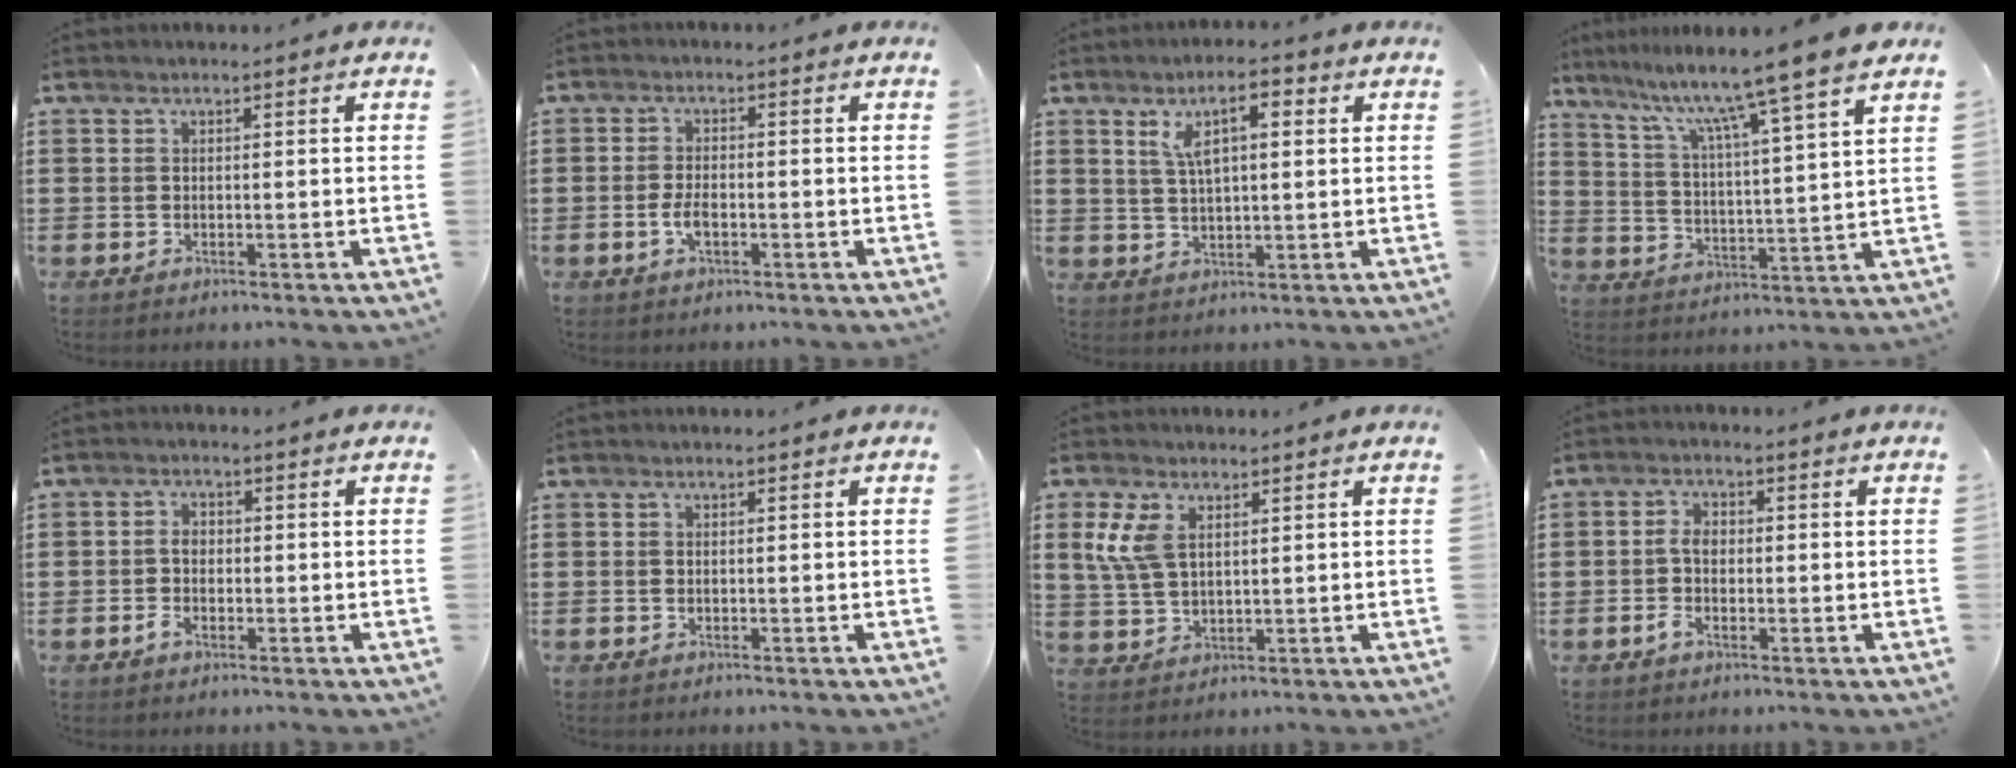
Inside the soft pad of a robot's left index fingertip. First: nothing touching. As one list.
[{"total": 3.2, "force": [-1.1, 1.4, 2.7], "torque": [-0.064, -0.002, -0.023]}, {"total": 6.2, "force": [2.5, 2.2, 5.3], "torque": [-0.103, 0.008, 0.039]}, {"total": 10.3, "force": [8.3, -1.6, 5.9], "torque": [-0.136, -0.063, 0.127]}, {"total": 2.6, "force": [-0.5, 1.6, 2.0], "torque": [-0.045, 0.001, -0.013]}, {"total": 0.0}, {"total": 6.0, "force": [2.5, 3.2, 4.5], "torque": [-0.120, 0.000, 0.038]}, {"total": 3.3, "force": [-0.6, 1.8, 2.7], "torque": [-0.066, 0.002, -0.015]}]